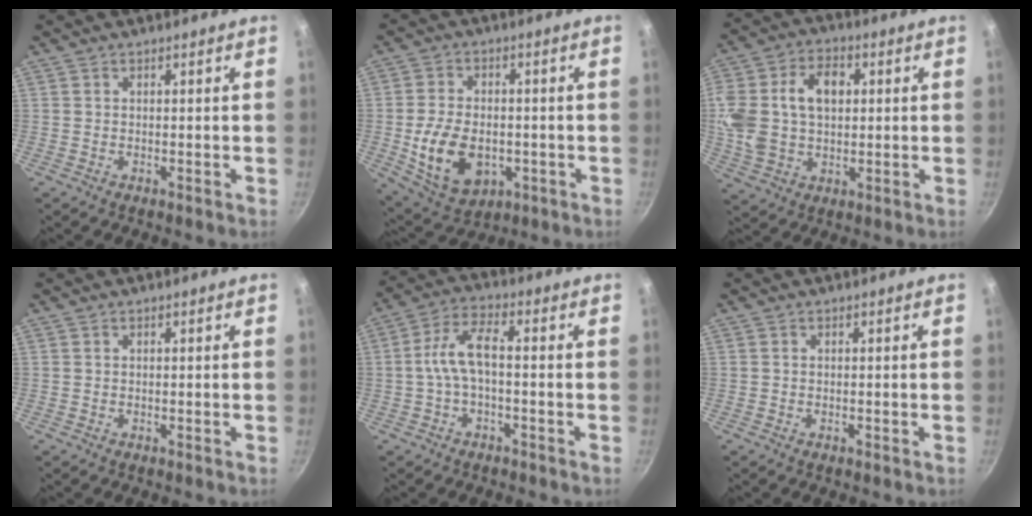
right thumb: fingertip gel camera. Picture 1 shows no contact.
{"total": 13.5, "force": [-2.7, 8.9, 9.8], "torque": [-0.161, 0.001, -0.033]}
{"total": 16.3, "force": [2.3, 11.6, 11.3], "torque": [-0.214, 0.019, 0.037]}
{"total": 0.0}
{"total": 6.8, "force": [-1.4, 2.8, 6.0], "torque": [-0.129, 0.033, -0.034]}
{"total": 0.6, "force": [-0.3, 0.3, 0.4], "torque": [-0.005, 0.002, -0.004]}